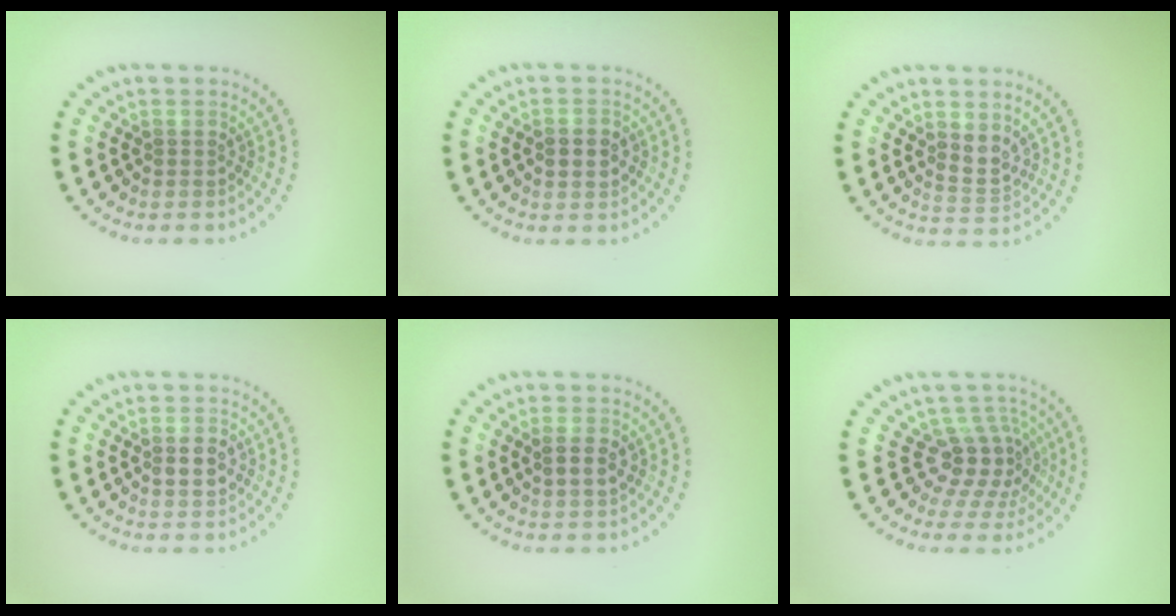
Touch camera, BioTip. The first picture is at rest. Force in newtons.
{"total": 2.1, "press": 2.1, "slide": 0.2}
{"total": 2.2, "press": 1.6, "slide": 1.5}
{"total": 1.8, "press": 1.8, "slide": 0.2}
{"total": 2.0, "press": 1.9, "slide": 0.5}
{"total": 4.2, "press": 3.0, "slide": 2.9}